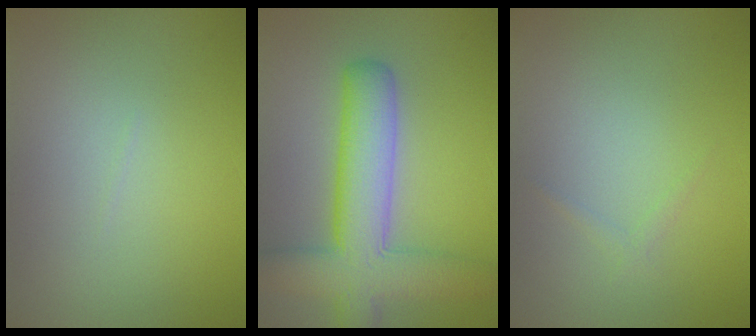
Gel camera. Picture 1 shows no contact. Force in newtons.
{"total": 7.7, "press": 7.7, "slide": 0.2}
{"total": 0.6, "press": 0.6, "slide": 0.0}